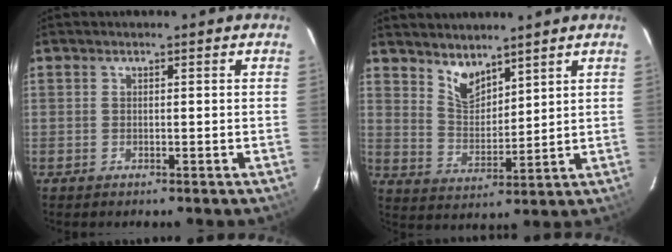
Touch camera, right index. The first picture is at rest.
{"total": 6.4, "force": [5.1, 2.7, 2.7], "torque": [-0.043, -0.002, 0.102]}